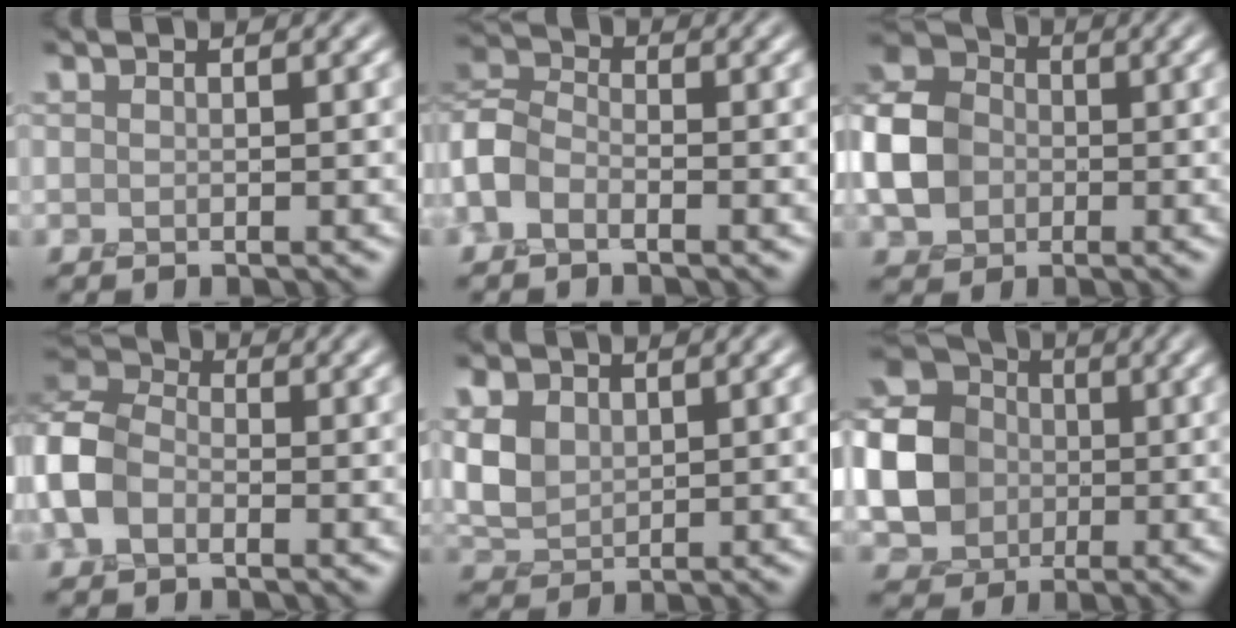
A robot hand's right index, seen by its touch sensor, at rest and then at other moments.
{"total": 3.7, "force": [-2.0, 2.1, 2.2], "torque": [-0.051, 0.012, -0.055]}
{"total": 6.4, "force": [-1.3, 5.3, 3.5], "torque": [-0.085, 0.005, -0.037]}
{"total": 6.4, "force": [-2.1, 4.5, 4.1], "torque": [-0.111, 0.008, -0.058]}
{"total": 3.8, "force": [1.1, 2.8, 2.3], "torque": [-0.065, 0.004, 0.022]}
{"total": 15.0, "force": [0.4, 13.8, 5.7], "torque": [-0.175, 0.012, -0.036]}